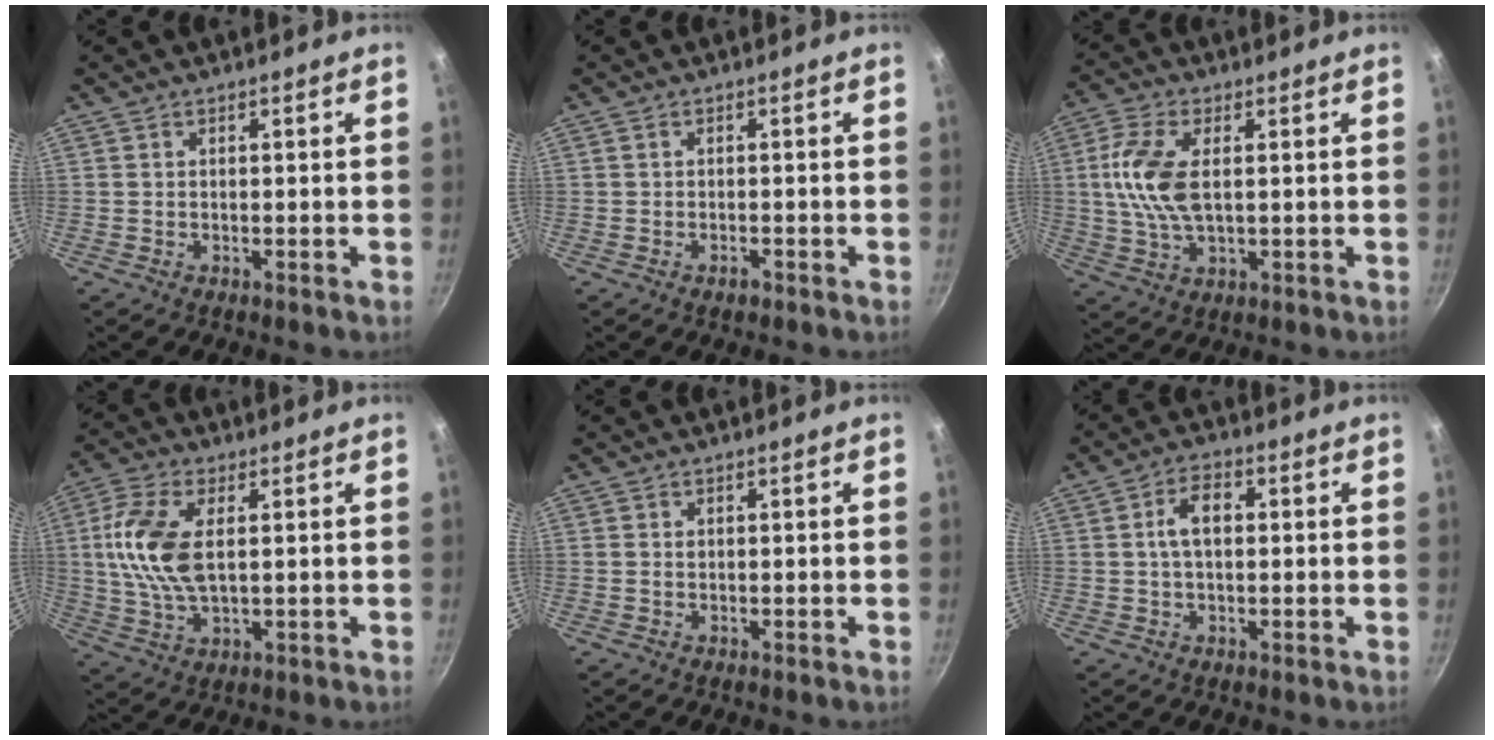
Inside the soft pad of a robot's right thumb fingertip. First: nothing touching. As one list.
[{"total": 1.4, "force": [-0.8, 0.7, 0.8], "torque": [-0.011, 0.010, -0.014]}, {"total": 10.6, "force": [1.4, 5.4, 9.0], "torque": [-0.185, 0.004, 0.024]}, {"total": 12.2, "force": [1.9, 6.3, 10.3], "torque": [-0.210, 0.005, 0.034]}, {"total": 0.7, "force": [0.2, 0.6, 0.4], "torque": [-0.005, 0.001, 0.002]}, {"total": 6.3, "force": [0.8, 3.9, 4.9], "torque": [-0.073, 0.016, 0.007]}]